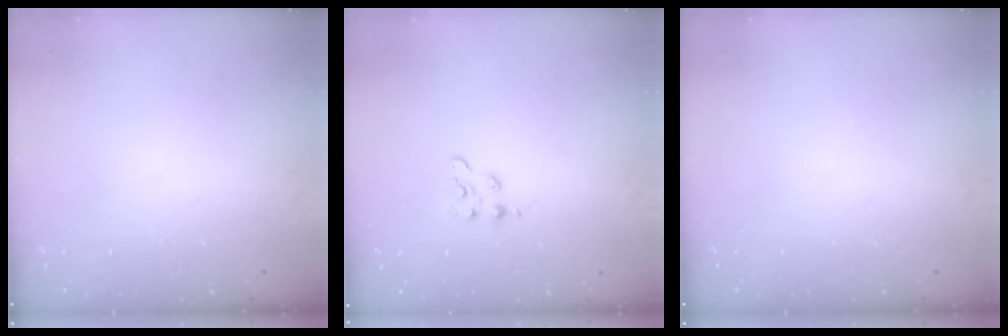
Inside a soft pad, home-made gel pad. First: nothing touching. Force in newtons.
{"total": 2.2, "press": 2.2, "slide": 0.5}
{"total": 0.0}